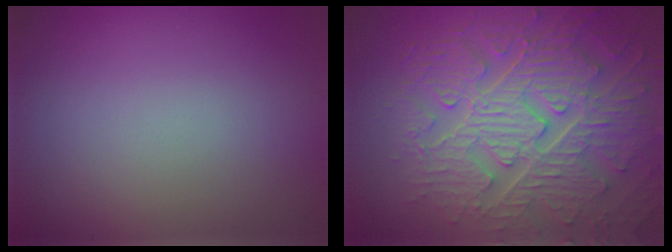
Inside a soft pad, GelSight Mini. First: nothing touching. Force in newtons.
{"total": 9.4, "press": 6.8, "slide": 6.5}